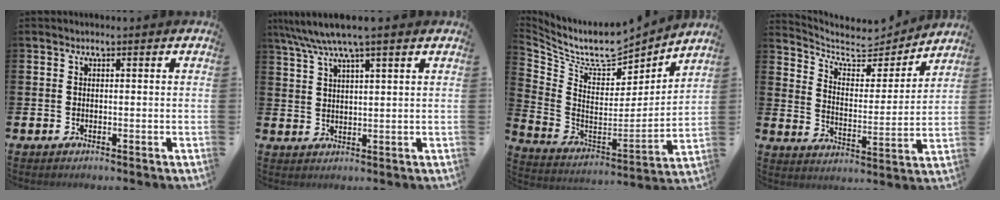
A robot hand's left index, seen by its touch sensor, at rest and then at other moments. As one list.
[{"total": 6.1, "force": [4.7, 0.6, 3.7], "torque": [-0.086, -0.007, 0.084]}, {"total": 8.1, "force": [6.6, 3.0, 3.5], "torque": [-0.107, -0.047, 0.109]}, {"total": 6.9, "force": [6.1, 2.5, 1.8], "torque": [-0.059, -0.055, 0.099]}]